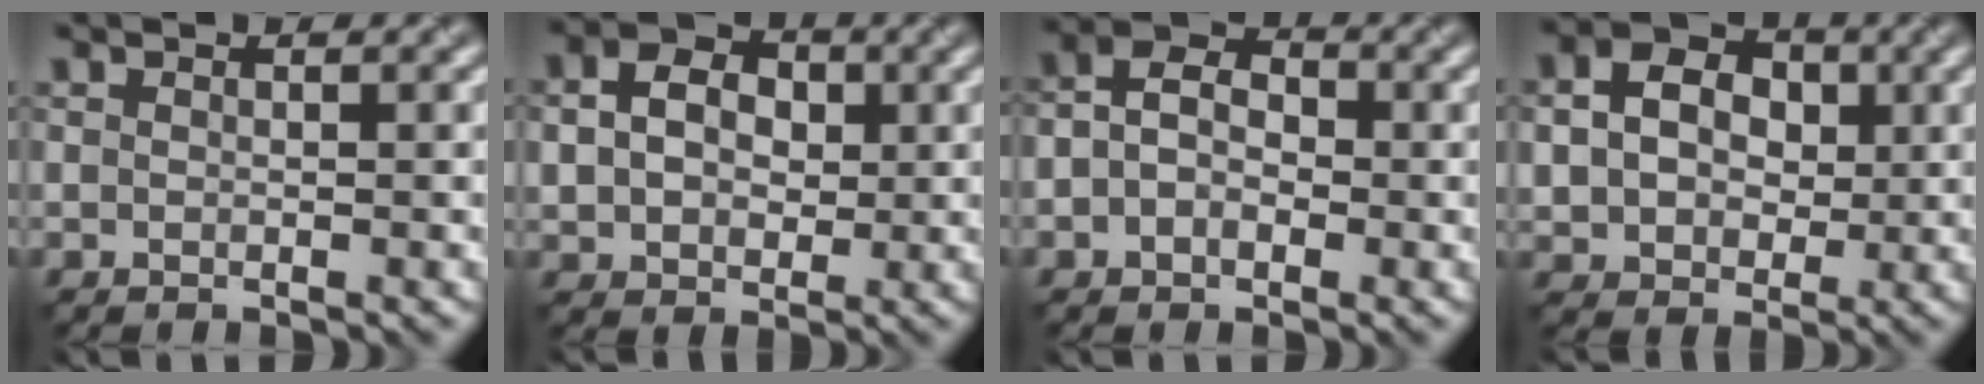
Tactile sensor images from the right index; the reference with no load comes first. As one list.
[{"total": 6.4, "force": [1.4, 4.9, 3.9], "torque": [-0.080, 0.019, 0.000]}, {"total": 3.9, "force": [-0.3, 2.9, 2.7], "torque": [-0.046, 0.006, -0.016]}, {"total": 7.4, "force": [1.4, 5.8, 4.3], "torque": [-0.090, 0.020, 0.007]}]